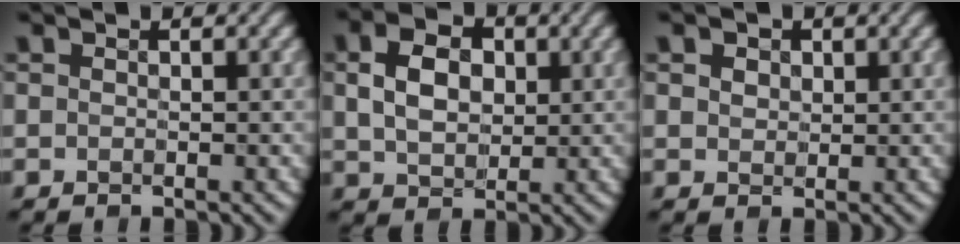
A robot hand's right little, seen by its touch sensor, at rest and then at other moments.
{"total": 4.4, "force": [0.4, 3.3, 3.0], "torque": [-0.069, 0.003, 0.012]}
{"total": 2.3, "force": [1.0, 1.8, 1.0], "torque": [-0.039, 0.008, 0.023]}